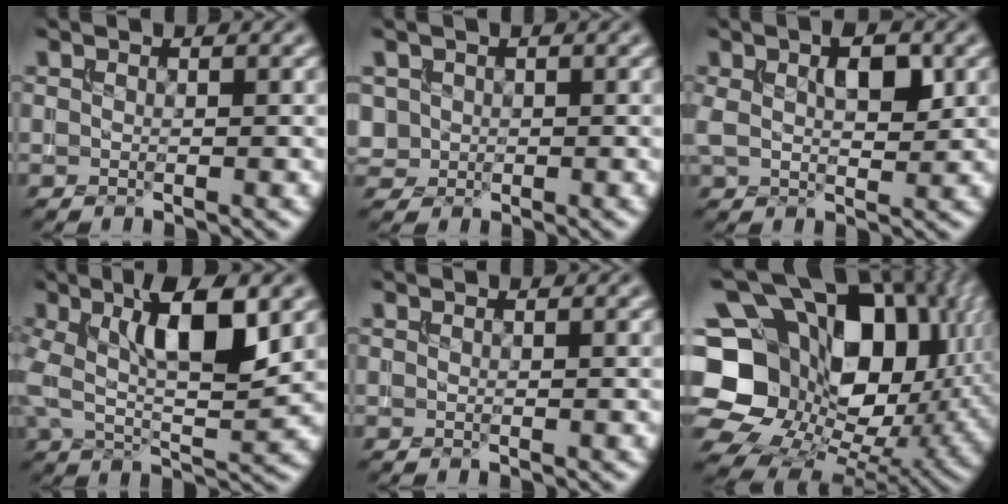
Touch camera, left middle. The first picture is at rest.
{"total": 1.6, "force": [0.1, 1.6, 0.2], "torque": [0.002, -0.005, 0.007]}
{"total": 4.6, "force": [1.3, 2.2, 3.8], "torque": [-0.074, 0.006, 0.024]}
{"total": 8.6, "force": [2.0, 2.8, 7.9], "torque": [-0.146, 0.006, 0.030]}
{"total": 0.0}
{"total": 19.8, "force": [3.3, 15.3, 12.1], "torque": [-0.238, -0.003, 0.081]}